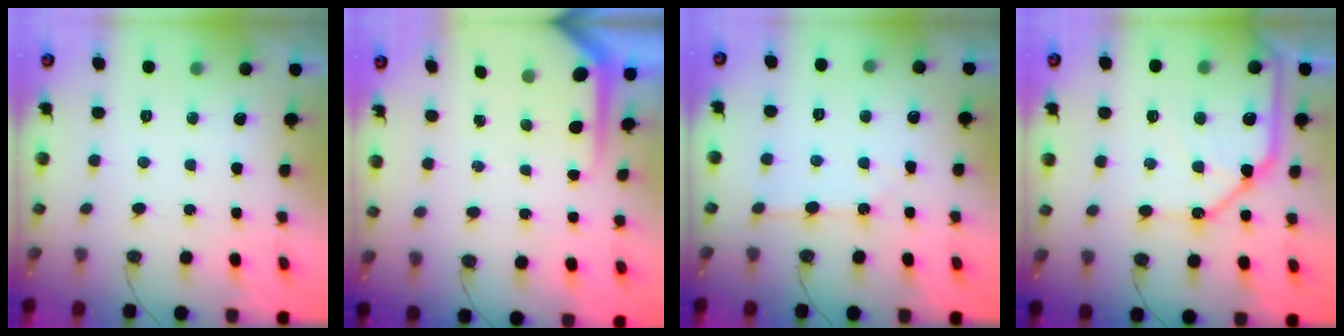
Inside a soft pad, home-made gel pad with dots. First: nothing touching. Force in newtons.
{"total": 6.0, "press": 5.9, "slide": 0.5}
{"total": 2.1, "press": 2.1, "slide": 0.4}
{"total": 17.0, "press": 16.9, "slide": 2.4}